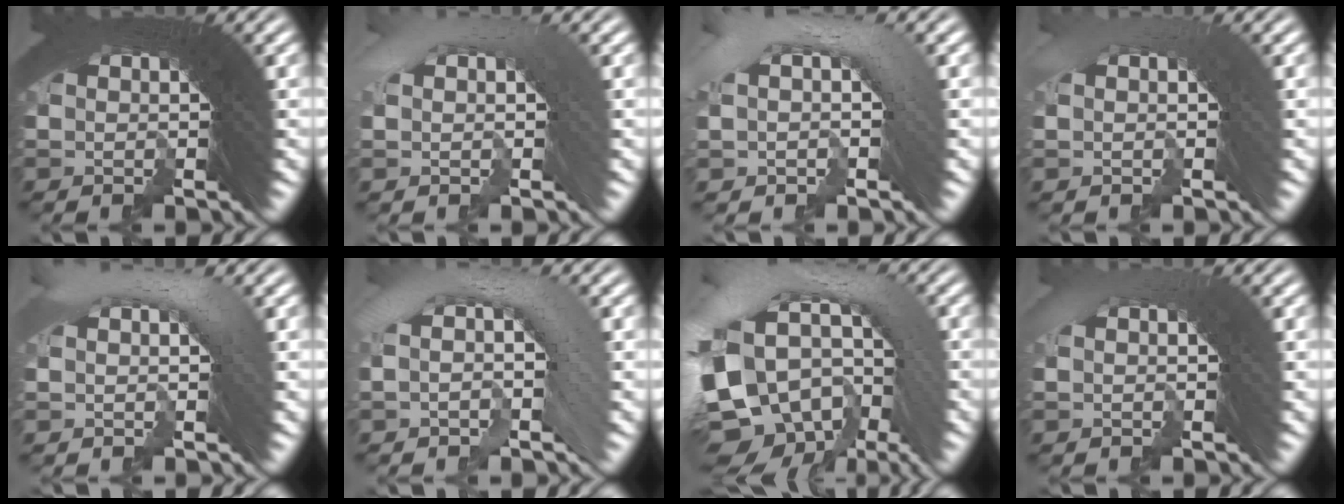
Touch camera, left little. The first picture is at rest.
{"total": 1.5, "force": [0.6, 0.1, 1.4], "torque": [-0.011, 0.034, 0.005]}
{"total": 3.0, "force": [0.5, 1.3, 2.6], "torque": [-0.042, 0.030, -0.001]}
{"total": 0.6, "force": [-0.1, -0.5, 0.3], "torque": [0.009, 0.024, -0.002]}
{"total": 1.9, "force": [1.1, -0.1, 1.5], "torque": [-0.021, 0.027, 0.015]}
{"total": 3.9, "force": [0.5, 1.5, 3.6], "torque": [-0.043, 0.030, -0.002]}
{"total": 12.3, "force": [-1.9, 8.7, 8.4], "torque": [-0.179, -0.017, -0.029]}
{"total": 0.7, "force": [-0.2, -0.6, -0.3], "torque": [0.011, 0.016, -0.003]}